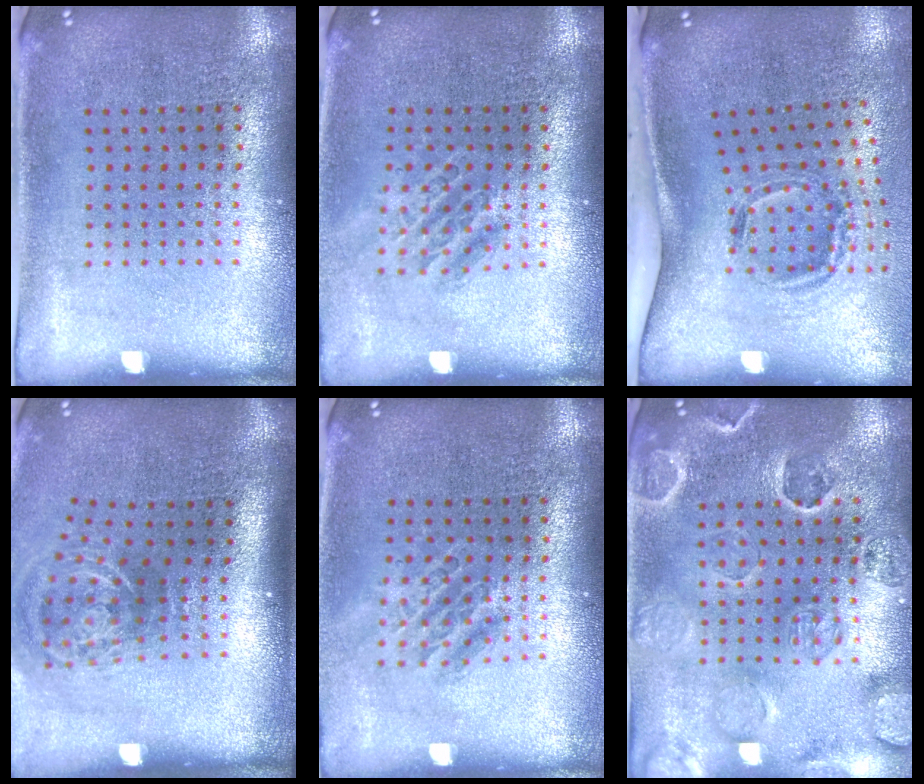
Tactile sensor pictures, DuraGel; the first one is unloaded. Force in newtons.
{"total": 1.4, "press": 1.2, "slide": 0.8}
{"total": 1.9, "press": 1.3, "slide": 1.5}
{"total": 2.2, "press": 1.4, "slide": 1.7}
{"total": 1.4, "press": 1.2, "slide": 0.8}
{"total": 2.8, "press": 2.7, "slide": 0.5}